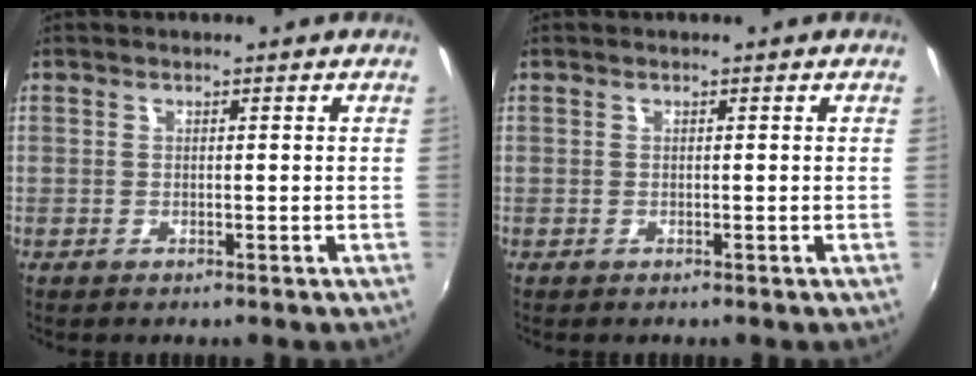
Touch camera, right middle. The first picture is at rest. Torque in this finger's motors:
{"motor_torque": [0.00, -0.08, 0.00, 0.00]}